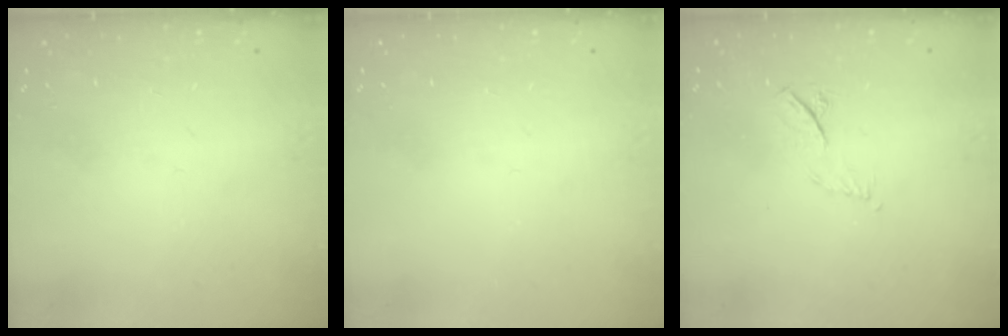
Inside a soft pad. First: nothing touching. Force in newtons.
{"total": 0.0}
{"total": 5.2, "press": 5.1, "slide": 0.8}